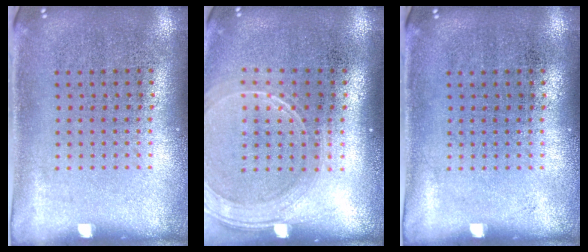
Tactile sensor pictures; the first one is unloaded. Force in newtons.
{"total": 1.8, "press": 1.6, "slide": 0.8}
{"total": 0.0}